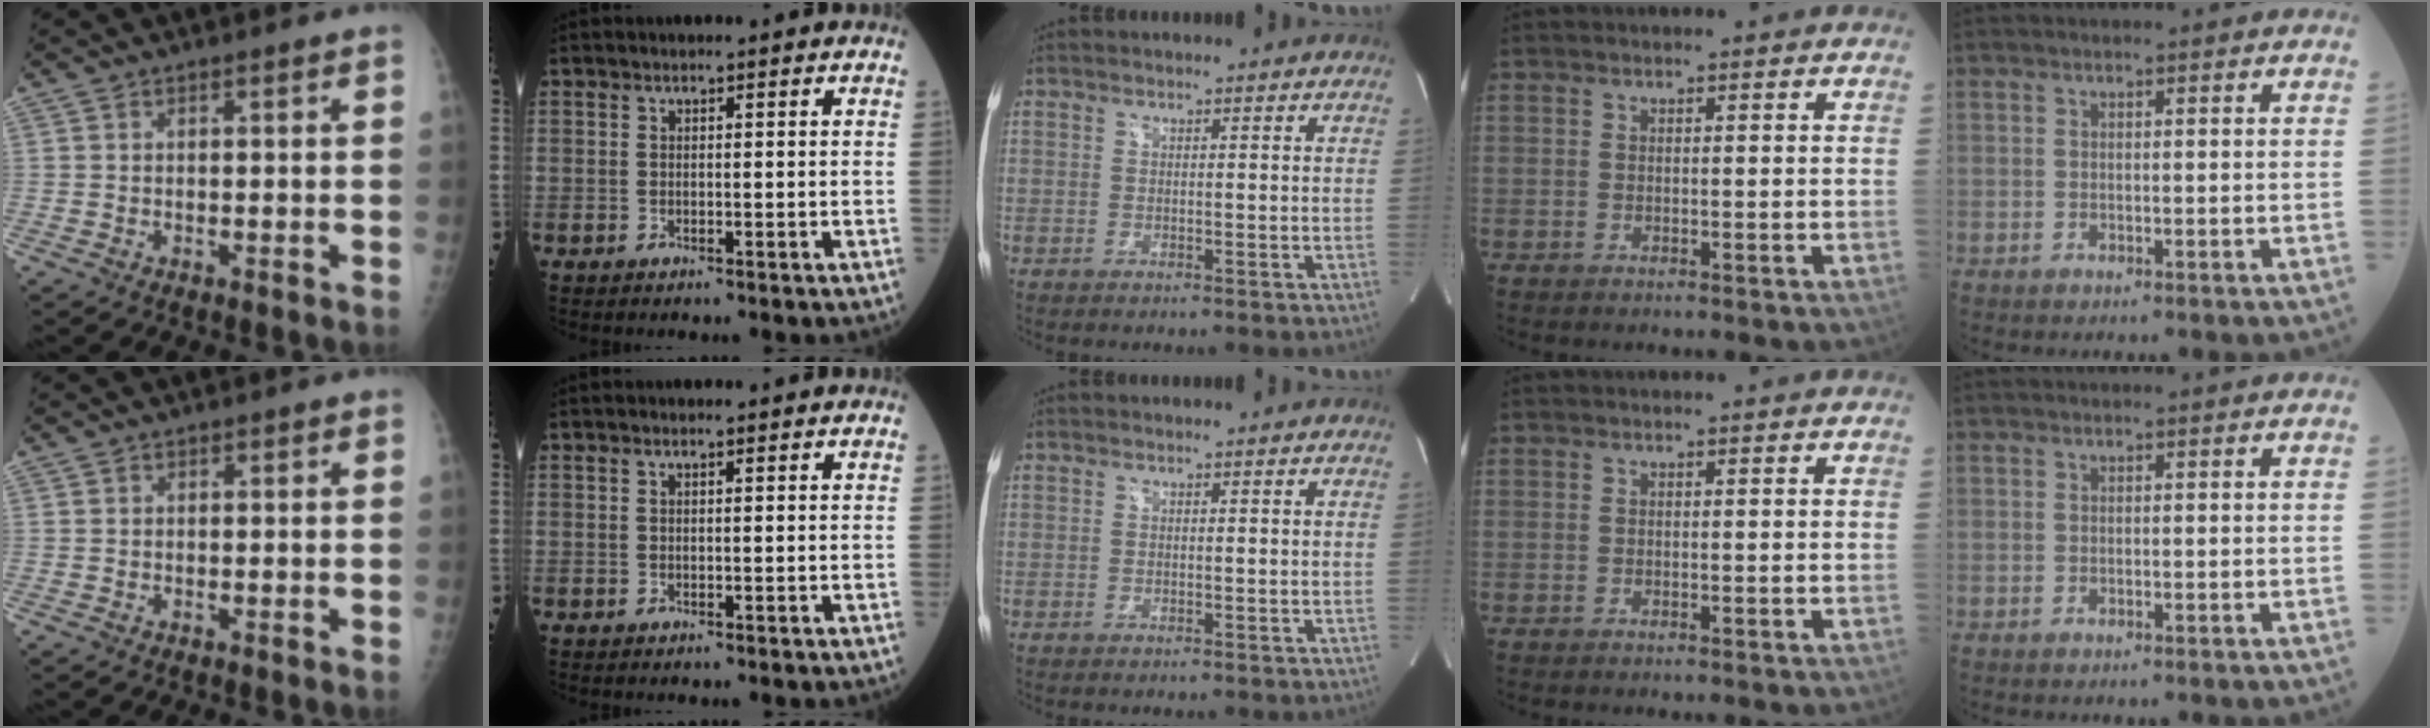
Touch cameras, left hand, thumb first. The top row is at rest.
{"thumb": {"total": 0.5, "force": [0.1, 0.5, 0.1], "torque": [0.007, 0.003, 0.000]}, "index": {"total": 0.6, "force": [0.5, 0.0, 0.4], "torque": [-0.014, 0.007, 0.009]}}